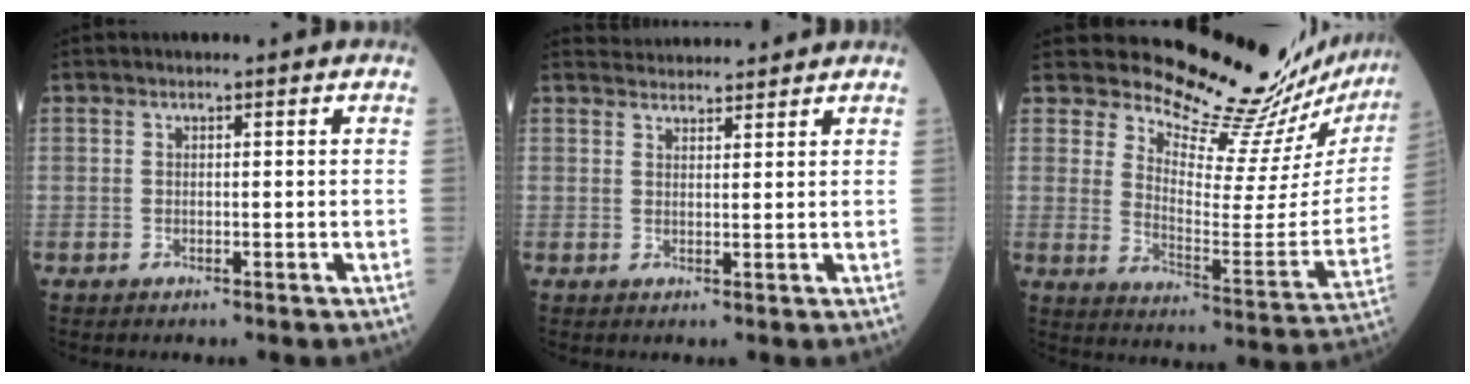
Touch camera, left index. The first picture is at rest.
{"total": 4.9, "force": [4.9, 0.4, 0.3], "torque": [-0.011, 0.030, 0.074]}
{"total": 19.1, "force": [18.4, 2.3, 4.9], "torque": [-0.075, -0.122, 0.228]}